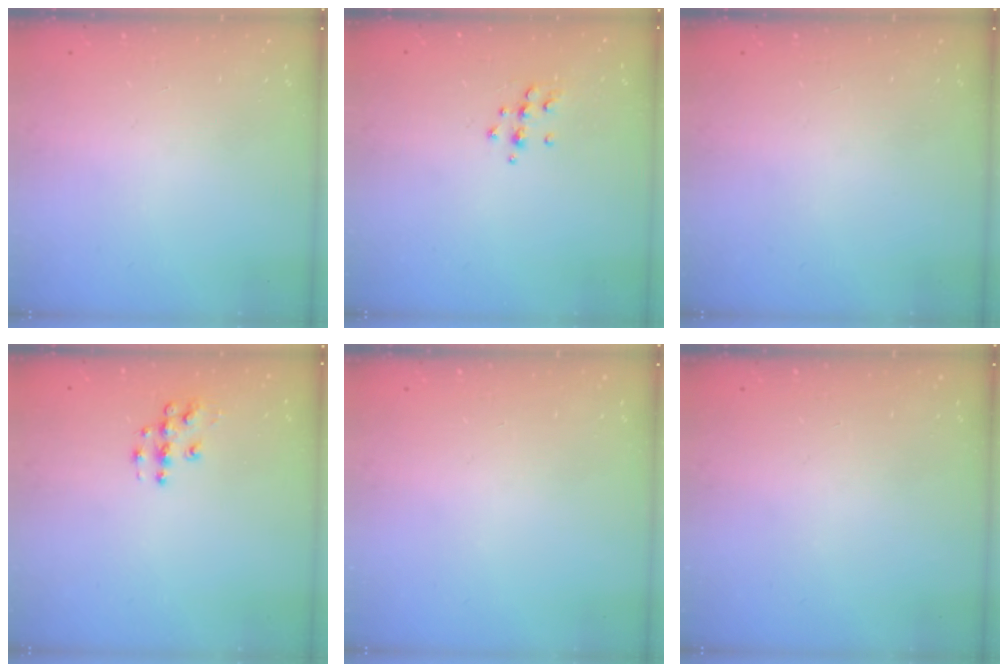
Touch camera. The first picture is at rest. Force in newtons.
{"total": 6.3, "press": 6.2, "slide": 0.9}
{"total": 0.0}
{"total": 5.9, "press": 5.9, "slide": 0.4}
{"total": 0.0}
{"total": 0.0}